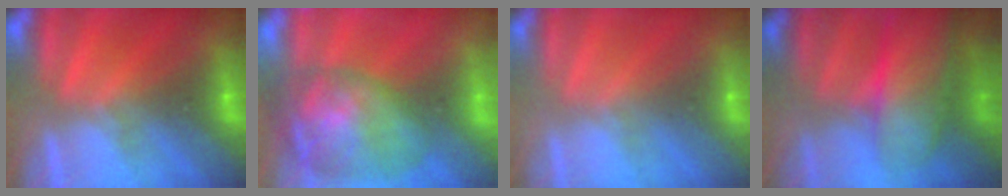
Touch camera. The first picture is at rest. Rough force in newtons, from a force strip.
{"total": 7.7}
{"total": 3.7}
{"total": 9.5}